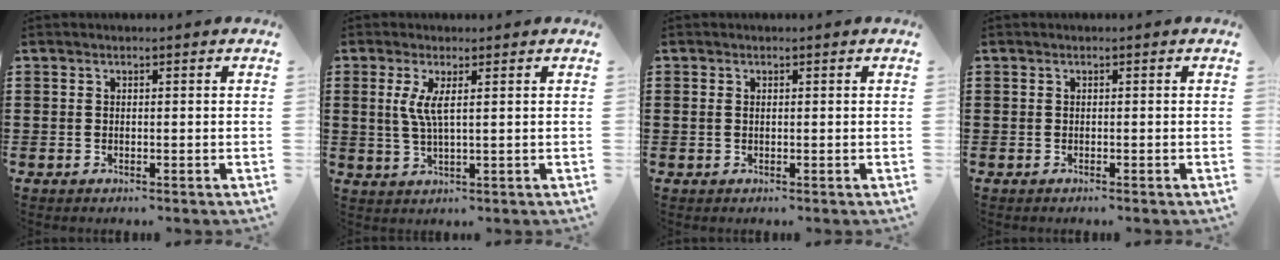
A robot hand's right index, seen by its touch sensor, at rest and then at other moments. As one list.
[{"total": 3.9, "force": [1.0, 0.4, 3.8], "torque": [-0.084, -0.006, 0.014]}, {"total": 0.7, "force": [0.1, 0.4, 0.6], "torque": [-0.014, 0.002, 0.001]}, {"total": 0.0}]